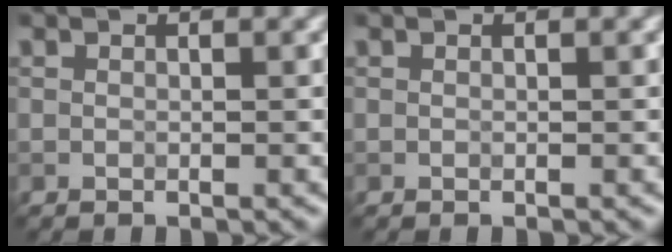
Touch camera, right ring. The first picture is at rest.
{"total": 0.0}